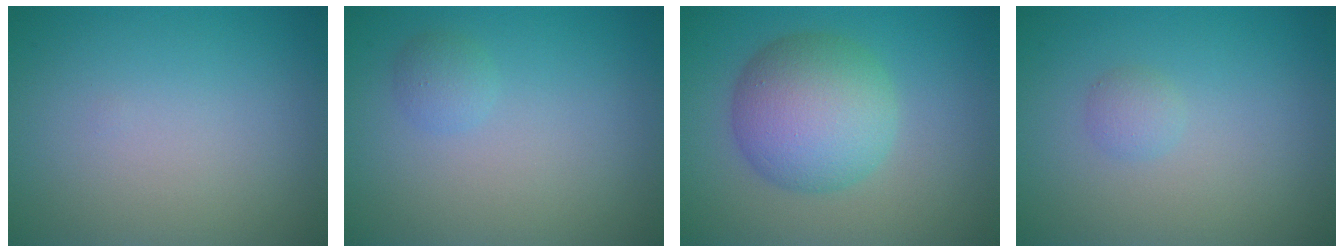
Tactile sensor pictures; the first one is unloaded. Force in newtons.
{"total": 1.2, "press": 1.2, "slide": 0.0}
{"total": 7.1, "press": 7.1, "slide": 0.1}
{"total": 1.0, "press": 1.0, "slide": 0.1}